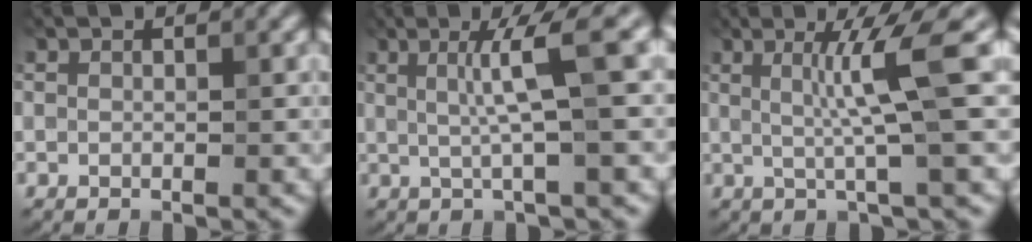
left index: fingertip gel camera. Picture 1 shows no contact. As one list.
[{"total": 4.9, "force": [1.0, 0.2, 4.8], "torque": [-0.081, 0.015, 0.017]}, {"total": 5.0, "force": [0.9, -0.1, 5.0], "torque": [-0.085, 0.009, 0.015]}]